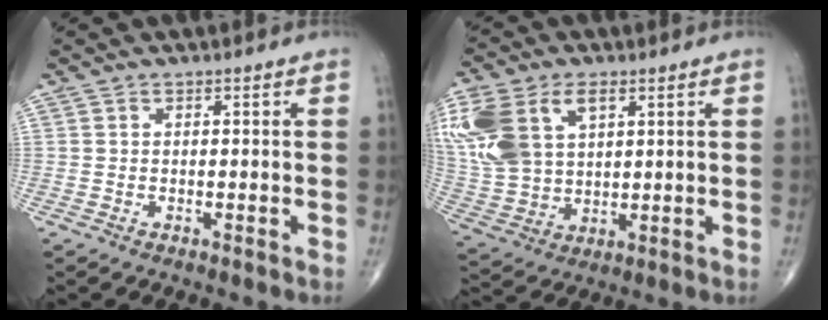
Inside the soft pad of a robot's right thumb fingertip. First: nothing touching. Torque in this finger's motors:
{"motor_torque": [-0.20, 0.78, 0.96, 0.38, 0.17]}